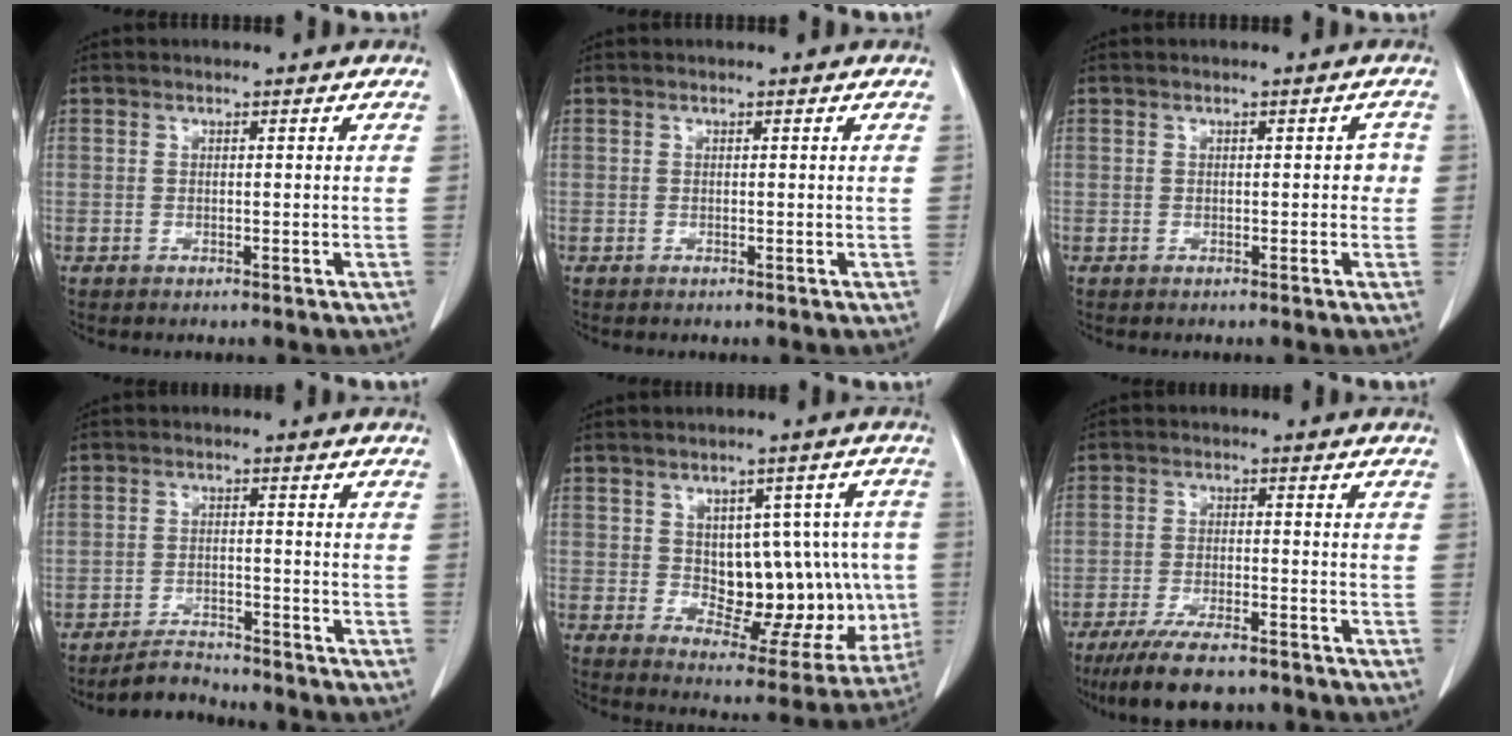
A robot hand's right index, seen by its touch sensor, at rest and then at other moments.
{"total": 0.0}
{"total": 1.7, "force": [-0.1, 1.1, 1.3], "torque": [-0.005, 0.010, -0.002]}
{"total": 3.9, "force": [-3.8, 0.6, 0.1], "torque": [-0.007, -0.011, -0.066]}
{"total": 15.5, "force": [0.1, 8.5, 13.0], "torque": [-0.167, 0.019, 0.028]}
{"total": 10.4, "force": [-8.3, 2.1, 5.8], "torque": [-0.097, -0.021, -0.133]}